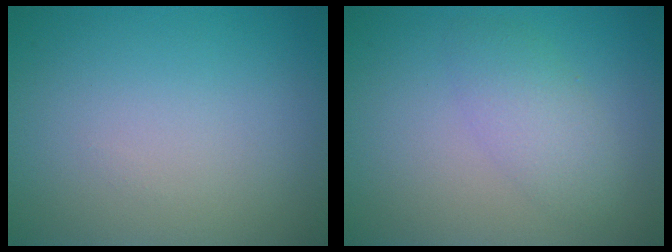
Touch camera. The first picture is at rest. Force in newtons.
{"total": 2.9, "press": 2.9, "slide": 0.2}